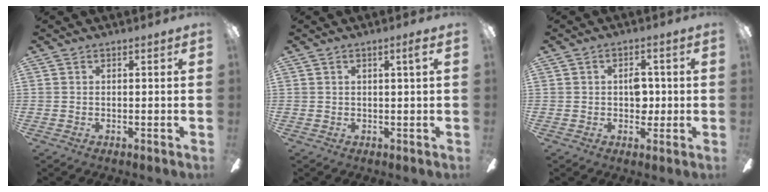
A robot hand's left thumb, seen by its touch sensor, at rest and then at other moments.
{"total": 2.0, "force": [0.8, 0.0, 1.8], "torque": [-0.036, 0.001, 0.012]}
{"total": 5.0, "force": [0.3, 3.4, 3.6], "torque": [-0.054, 0.005, 0.002]}